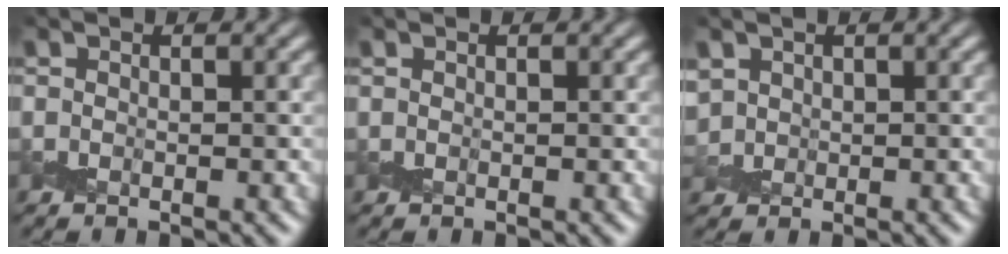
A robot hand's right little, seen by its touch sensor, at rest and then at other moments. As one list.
[{"total": 0.0}, {"total": 1.2, "force": [0.6, 1.1, 0.1], "torque": [-0.006, -0.001, 0.014]}]